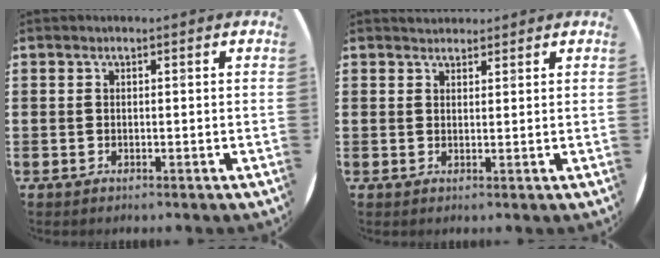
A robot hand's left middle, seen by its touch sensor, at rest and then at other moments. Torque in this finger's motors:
{"motor_torque": [0.23, -0.24, -0.05, 0.01]}